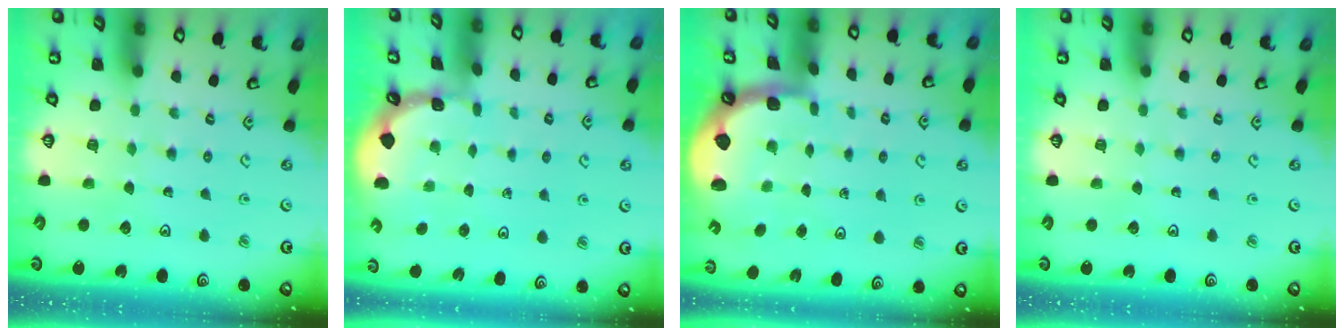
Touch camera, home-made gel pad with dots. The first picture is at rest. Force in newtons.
{"total": 0.8, "press": 0.8, "slide": 0.1}
{"total": 2.3, "press": 1.3, "slide": 1.8}
{"total": 0.0}